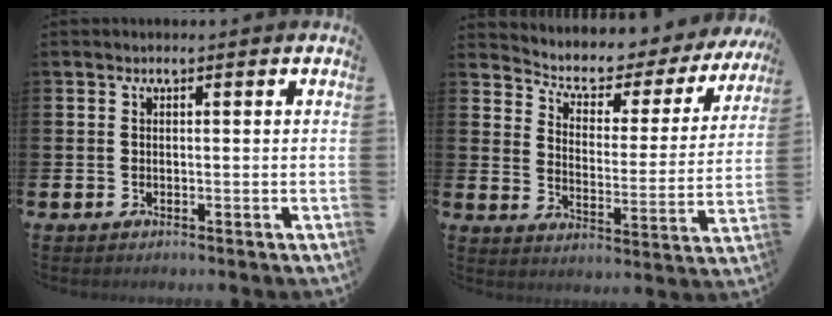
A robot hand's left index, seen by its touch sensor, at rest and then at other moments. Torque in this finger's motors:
{"motor_torque": [1.01, -1.13, 0.38, 0.06]}